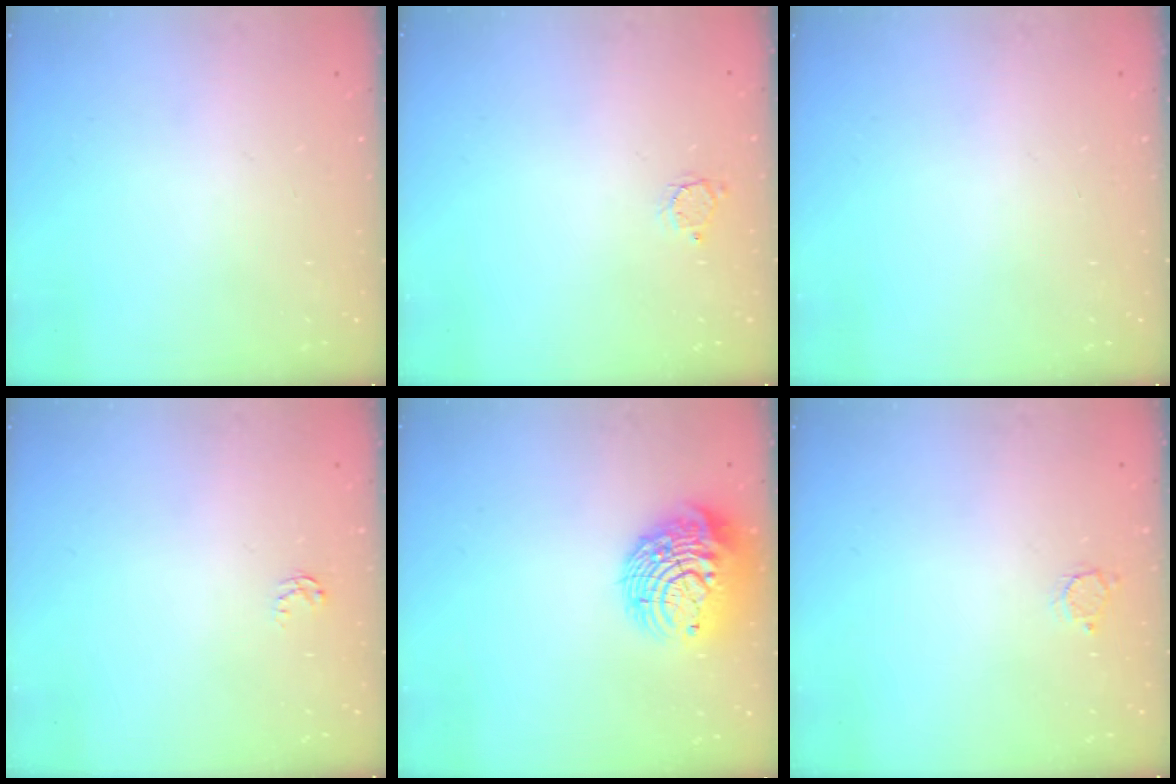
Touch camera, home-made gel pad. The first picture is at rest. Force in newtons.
{"total": 2.6, "press": 2.6, "slide": 0.2}
{"total": 0.0}
{"total": 2.6, "press": 2.6, "slide": 0.4}
{"total": 13.1, "press": 12.9, "slide": 1.8}
{"total": 2.8, "press": 2.8, "slide": 0.3}